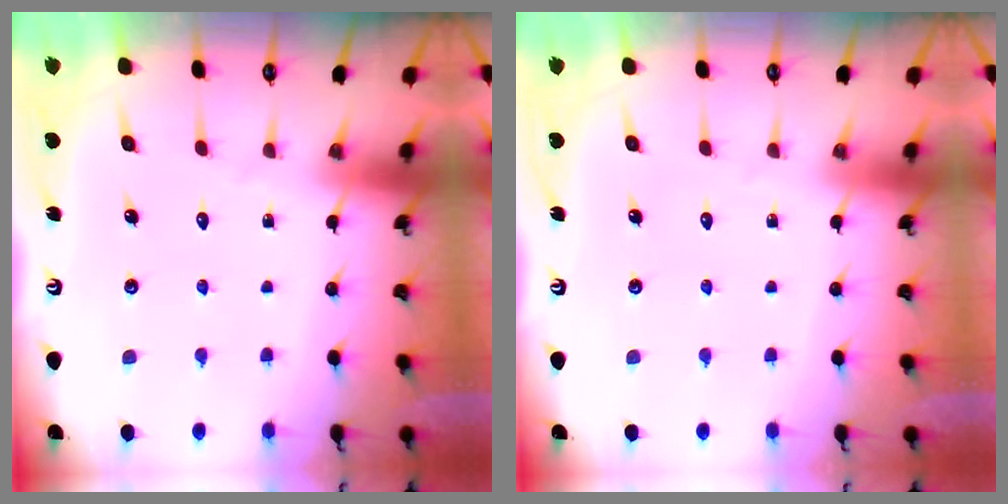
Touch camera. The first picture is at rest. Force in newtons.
{"total": 0.0}